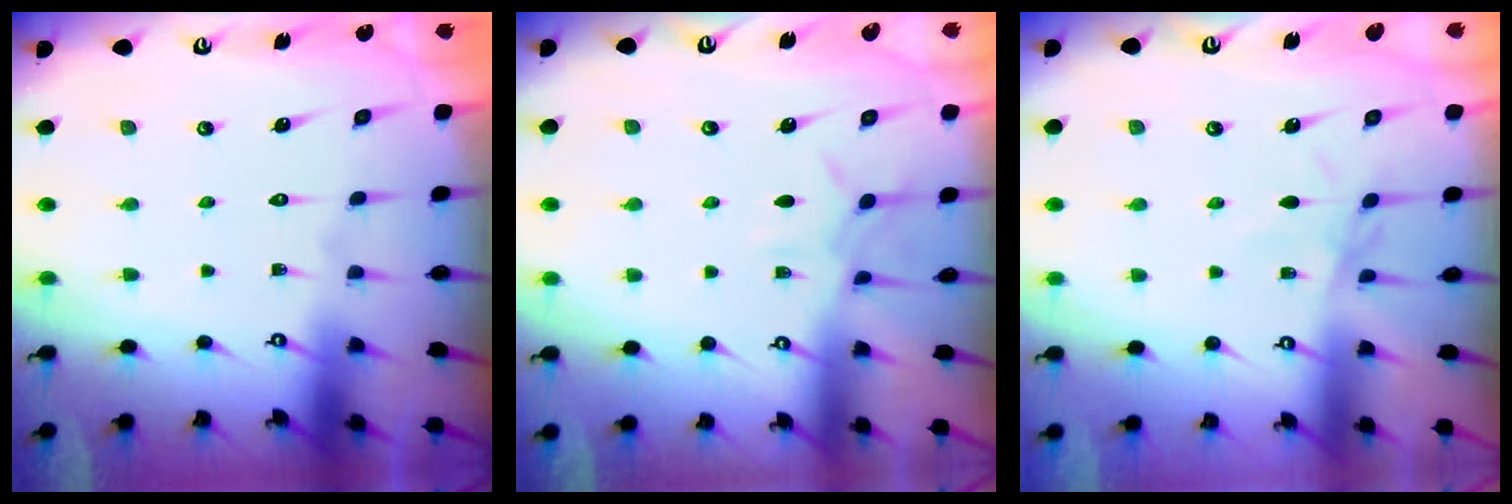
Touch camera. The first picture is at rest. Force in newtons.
{"total": 5.3, "press": 5.3, "slide": 0.6}
{"total": 2.4, "press": 2.3, "slide": 0.4}